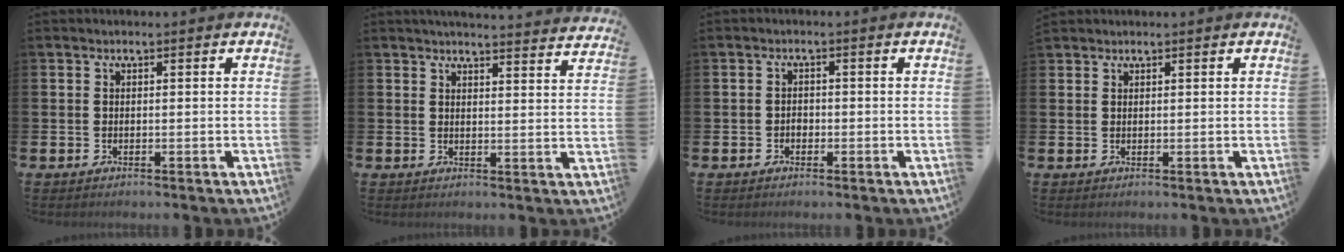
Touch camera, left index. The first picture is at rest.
{"total": 3.9, "force": [3.9, -0.2, 0.3], "torque": [-0.005, -0.028, 0.068]}
{"total": 1.1, "force": [-0.5, 0.8, 0.4], "torque": [-0.009, 0.001, -0.011]}
{"total": 1.1, "force": [1.1, 0.3, -0.1], "torque": [0.000, 0.002, 0.022]}